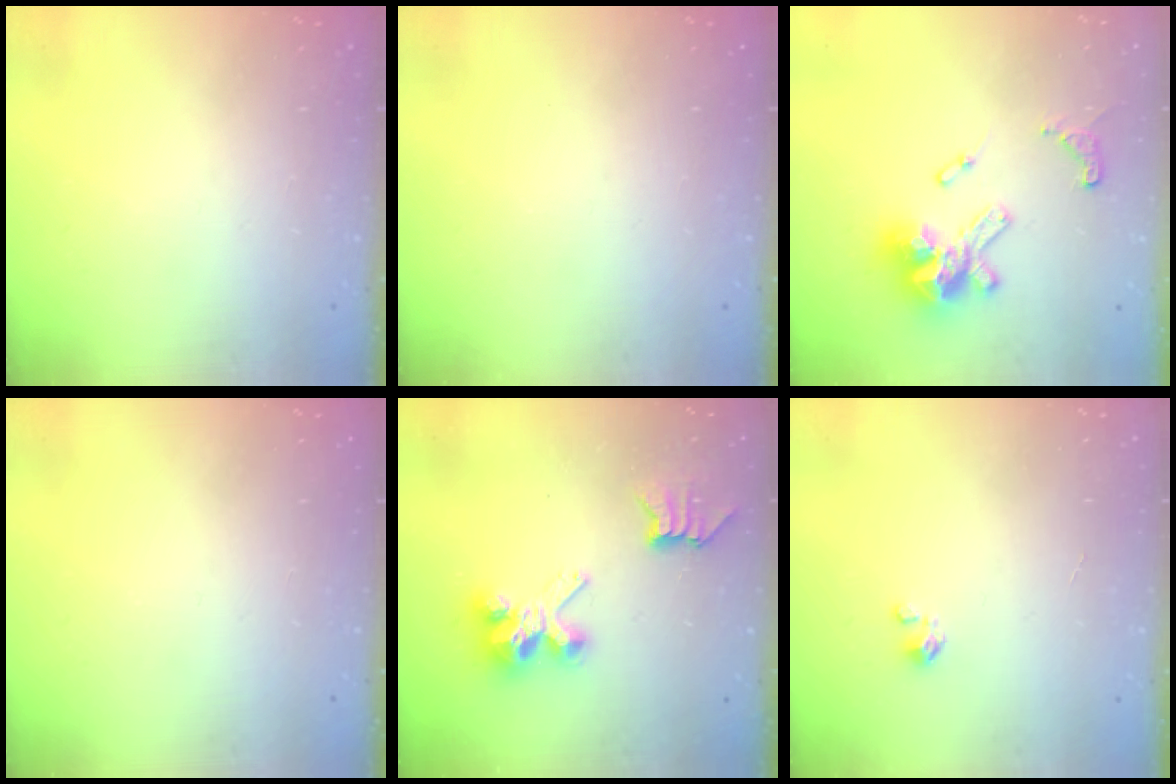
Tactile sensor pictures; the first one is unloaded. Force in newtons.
{"total": 0.0}
{"total": 15.0, "press": 14.9, "slide": 1.9}
{"total": 0.0}
{"total": 7.6, "press": 7.6, "slide": 0.2}
{"total": 0.0}